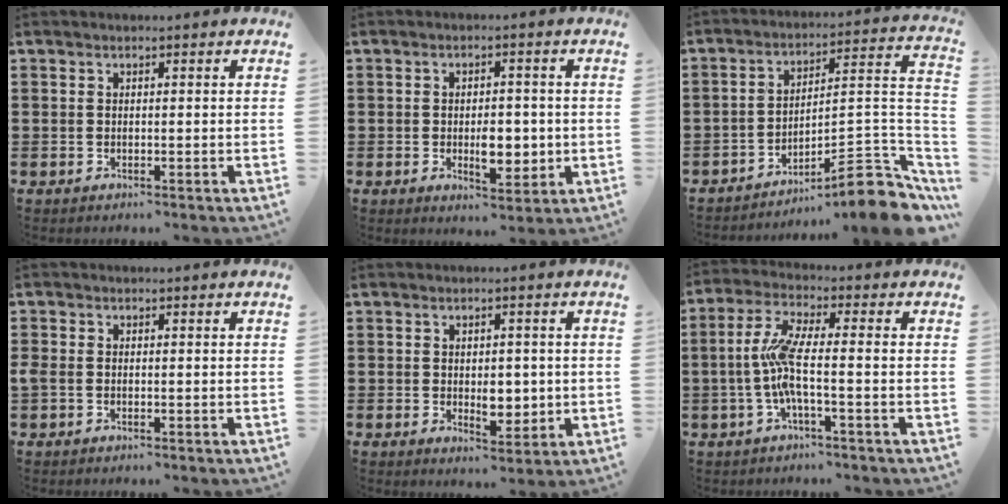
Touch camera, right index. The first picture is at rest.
{"total": 5.4, "force": [-0.8, 2.9, 4.5], "torque": [-0.066, 0.001, -0.018]}
{"total": 9.7, "force": [-7.0, 1.7, 6.5], "torque": [-0.080, 0.002, -0.137]}
{"total": 0.8, "force": [-0.4, 0.5, 0.5], "torque": [-0.019, -0.002, -0.010]}
{"total": 4.3, "force": [0.0, 2.7, 3.3], "torque": [-0.042, -0.001, -0.005]}
{"total": 6.8, "force": [-1.4, 1.1, 6.5], "torque": [-0.153, -0.014, -0.035]}